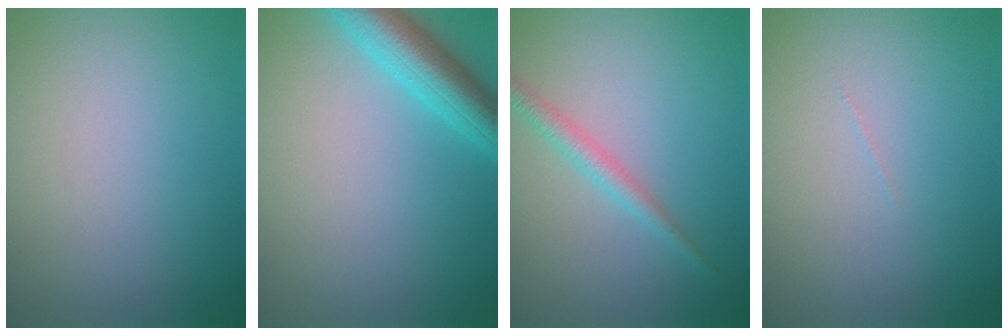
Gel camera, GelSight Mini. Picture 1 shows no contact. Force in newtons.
{"total": 4.8, "press": 4.8, "slide": 0.2}
{"total": 1.9, "press": 1.9, "slide": 0.1}
{"total": 0.0}